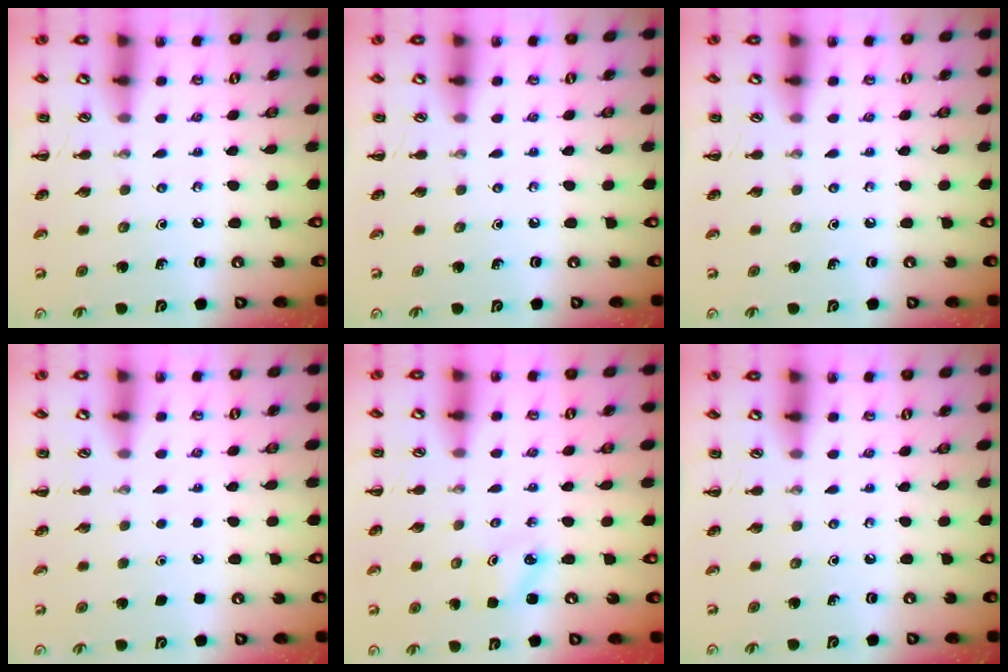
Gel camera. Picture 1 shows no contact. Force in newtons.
{"total": 0.0}
{"total": 0.0}
{"total": 1.7, "press": 1.7, "slide": 0.1}
{"total": 1.9, "press": 1.8, "slide": 0.5}
{"total": 0.0}